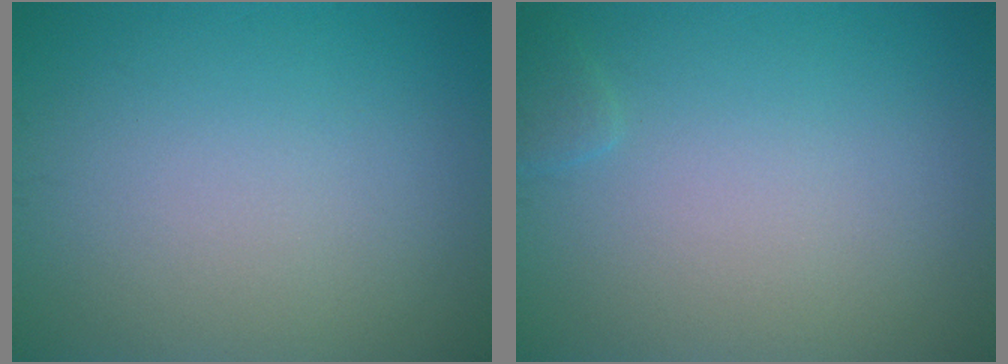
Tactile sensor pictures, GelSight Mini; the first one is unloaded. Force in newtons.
{"total": 0.7, "press": 0.7, "slide": 0.1}